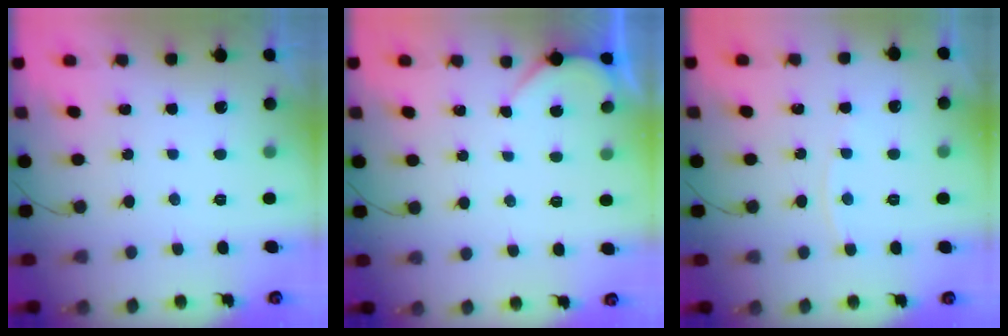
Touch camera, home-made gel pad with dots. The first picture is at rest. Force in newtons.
{"total": 1.8, "press": 1.8, "slide": 0.2}
{"total": 3.2, "press": 3.1, "slide": 0.4}